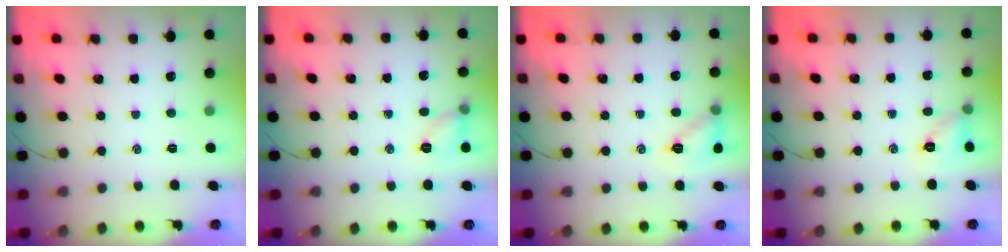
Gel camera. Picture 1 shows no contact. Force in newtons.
{"total": 6.7, "press": 6.7, "slide": 0.8}
{"total": 10.0, "press": 9.8, "slide": 1.7}
{"total": 7.2, "press": 7.1, "slide": 0.9}